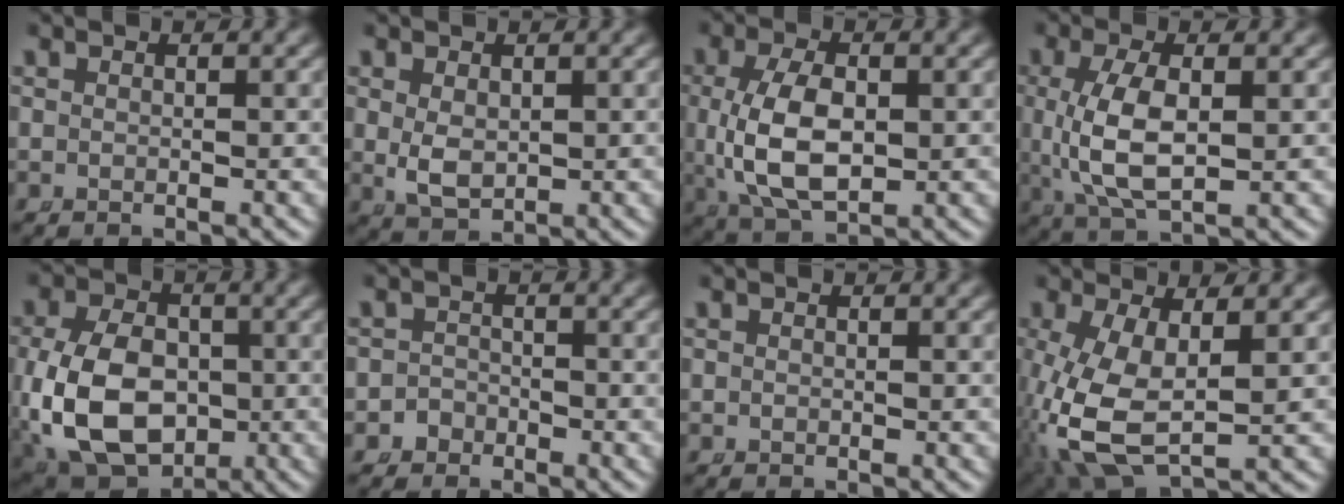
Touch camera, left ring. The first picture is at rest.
{"total": 3.0, "force": [-0.1, 2.0, 2.2], "torque": [-0.056, -0.025, 0.020]}
{"total": 7.1, "force": [-0.3, 4.1, 5.7], "torque": [-0.134, -0.014, 0.012]}
{"total": 5.9, "force": [0.0, 2.7, 5.2], "torque": [-0.124, -0.012, 0.016]}
{"total": 11.2, "force": [-1.5, 8.5, 7.2], "torque": [-0.167, -0.047, -0.001]}
{"total": 2.6, "force": [-1.6, 2.1, -0.1], "torque": [-0.004, -0.012, -0.027]}
{"total": 0.0}
{"total": 9.2, "force": [-1.7, 5.7, 7.0], "torque": [-0.190, -0.059, 0.011]}